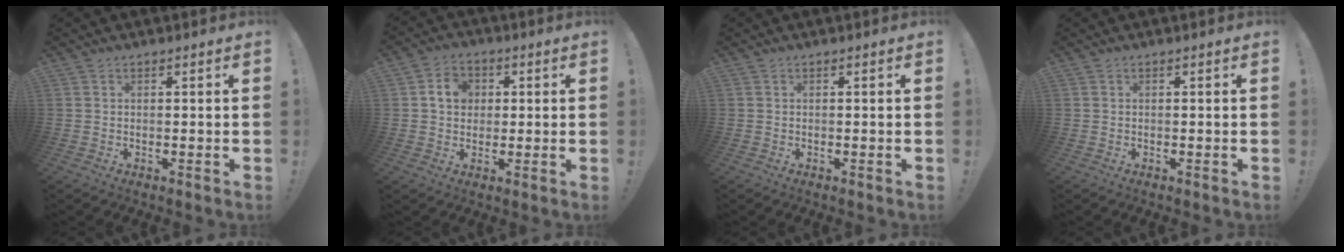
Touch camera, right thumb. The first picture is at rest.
{"total": 7.1, "force": [1.6, 5.9, 3.5], "torque": [-0.062, 0.012, 0.030]}
{"total": 0.0}
{"total": 0.0}